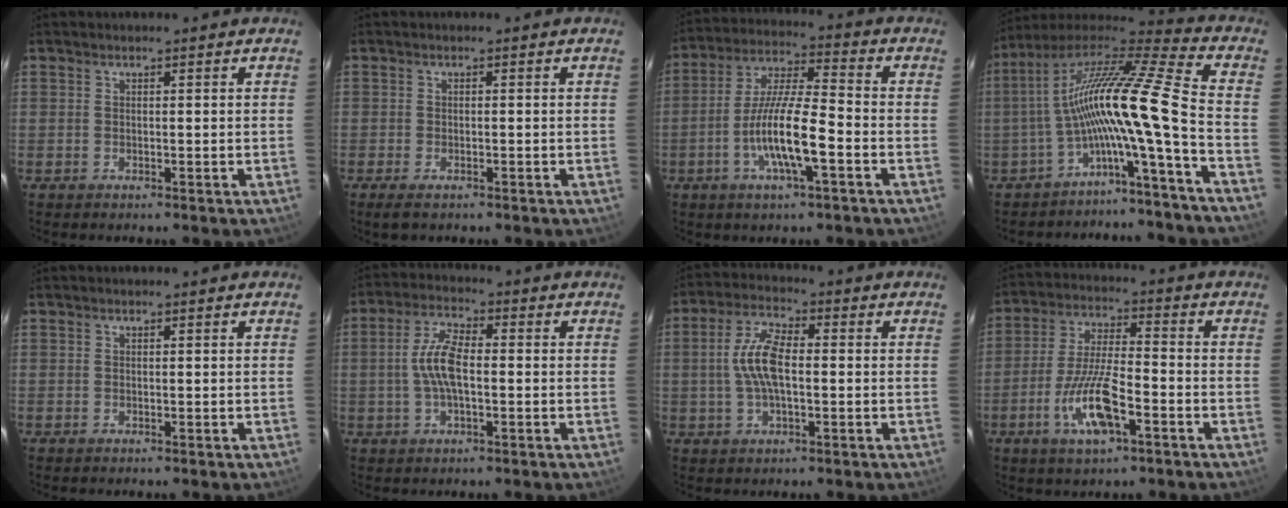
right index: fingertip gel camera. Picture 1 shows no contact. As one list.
[{"total": 2.7, "force": [-1.9, 1.1, 1.7], "torque": [-0.038, -0.008, -0.034]}, {"total": 12.3, "force": [-4.6, 1.9, 11.2], "torque": [-0.224, -0.004, -0.090]}, {"total": 16.1, "force": [-5.4, -1.0, 15.1], "torque": [-0.244, -0.011, -0.102]}, {"total": 0.0}, {"total": 7.3, "force": [-0.8, 2.9, 6.7], "torque": [-0.138, 0.011, -0.016]}, {"total": 8.3, "force": [-0.5, 3.4, 7.6], "torque": [-0.156, 0.012, -0.009]}, {"total": 11.8, "force": [-5.4, 3.4, 9.9], "torque": [-0.206, -0.007, -0.098]}]